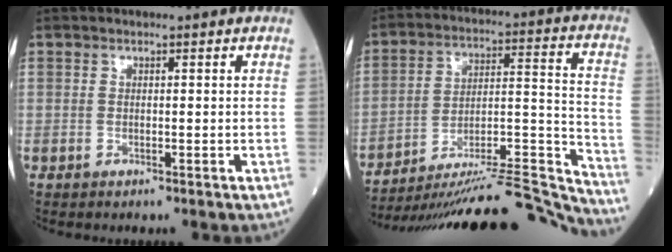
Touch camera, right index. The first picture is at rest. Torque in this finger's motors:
{"motor_torque": [0.54, -1.54, 0.54, 0.16]}